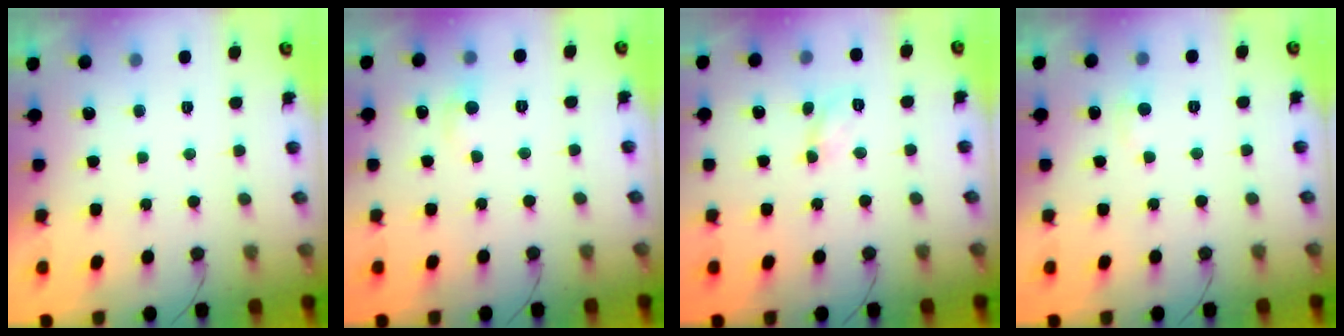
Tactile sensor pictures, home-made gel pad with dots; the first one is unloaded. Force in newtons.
{"total": 4.3, "press": 4.3, "slide": 0.5}
{"total": 4.4, "press": 4.3, "slide": 0.6}
{"total": 2.8, "press": 2.7, "slide": 0.4}